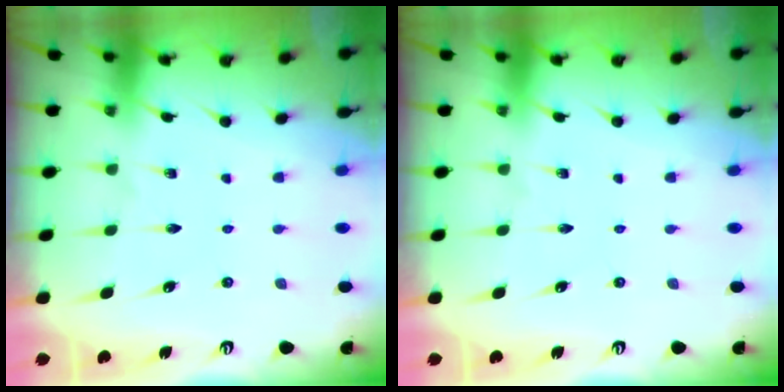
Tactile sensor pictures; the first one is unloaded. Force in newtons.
{"total": 0.0}